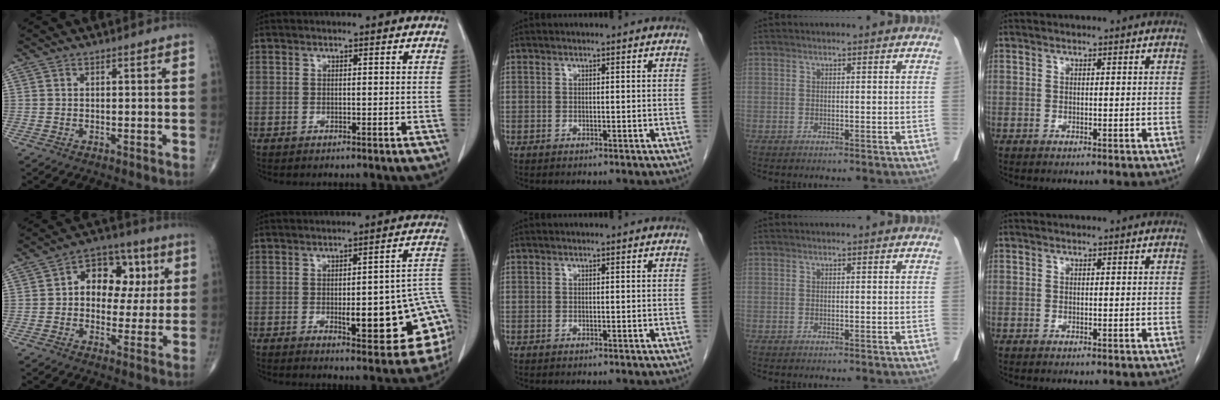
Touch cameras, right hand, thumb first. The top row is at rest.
{"thumb": {"total": 12.8, "force": [2.4, 9.0, 8.8], "torque": [-0.070, 0.017, 0.027]}, "index": {"total": 17.6, "force": [-3.2, 3.9, 16.9], "torque": [-0.137, 0.023, -0.024]}}